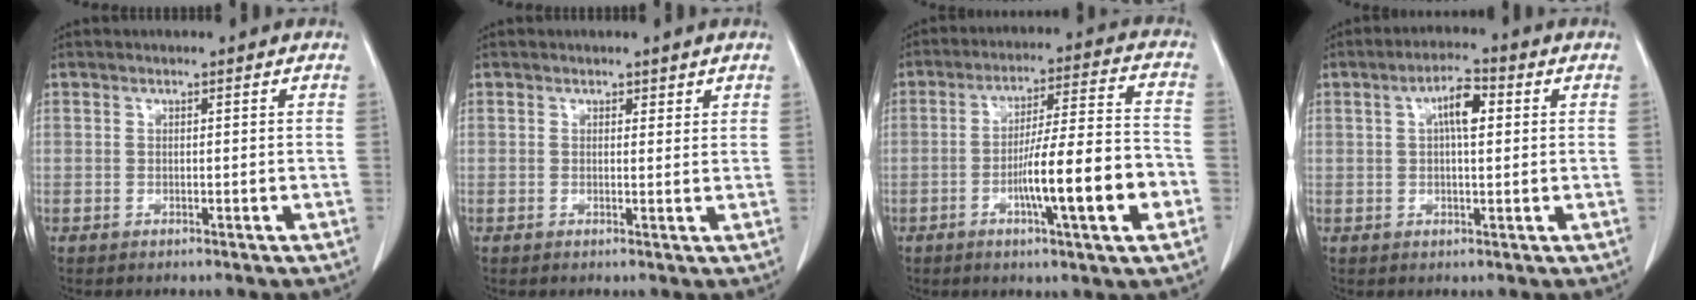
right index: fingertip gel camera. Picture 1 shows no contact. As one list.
[{"total": 1.2, "force": [0.9, 0.7, 0.2], "torque": [0.004, -0.002, 0.009]}, {"total": 13.5, "force": [-4.3, 0.7, 12.7], "torque": [-0.207, 0.004, -0.068]}, {"total": 5.1, "force": [1.3, 1.5, 4.7], "torque": [-0.084, 0.012, 0.019]}]